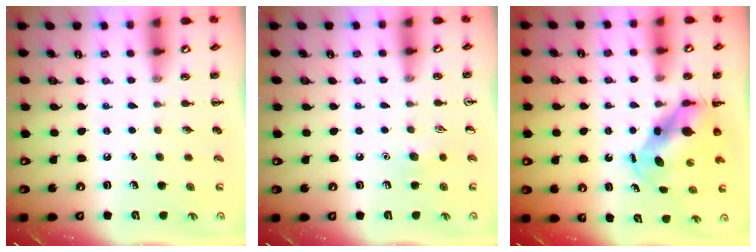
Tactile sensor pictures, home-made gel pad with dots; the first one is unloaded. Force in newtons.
{"total": 6.4, "press": 6.1, "slide": 2.0}
{"total": 5.6, "press": 5.5, "slide": 1.3}